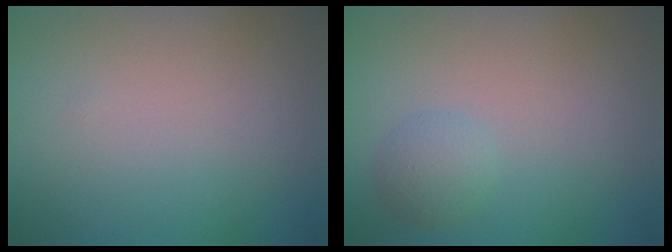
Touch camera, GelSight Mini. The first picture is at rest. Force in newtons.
{"total": 1.7, "press": 1.7, "slide": 0.1}